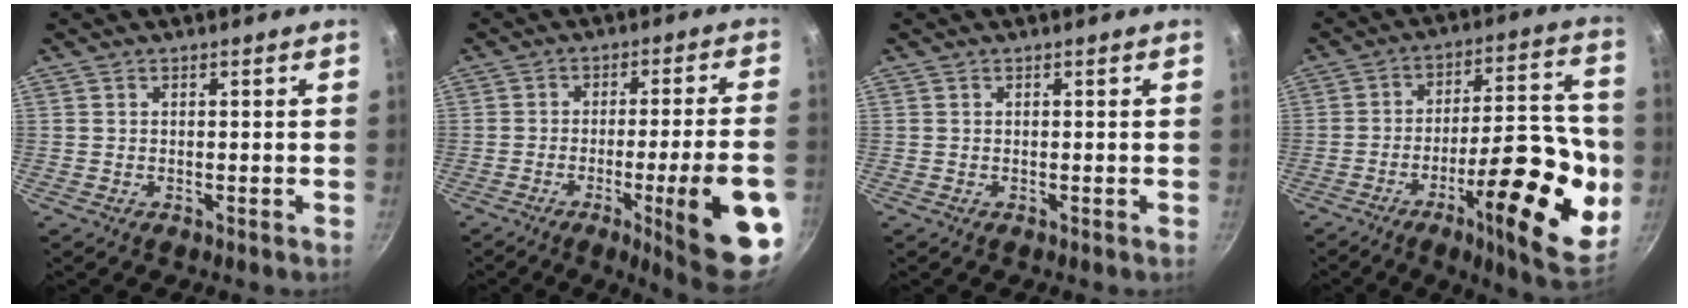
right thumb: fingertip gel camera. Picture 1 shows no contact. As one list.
[{"total": 18.9, "force": [-6.7, 2.7, 17.4], "torque": [-0.223, 0.023, -0.088]}, {"total": 0.0}, {"total": 24.7, "force": [-7.0, 7.9, 22.3], "torque": [-0.277, 0.024, -0.103]}]